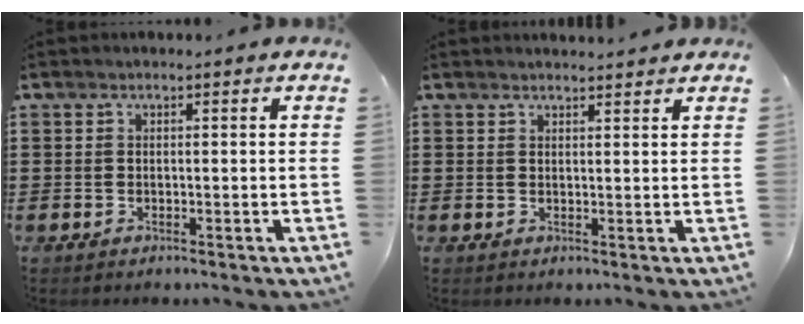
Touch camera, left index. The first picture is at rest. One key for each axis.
{"total": 1.5, "fx": 1.4, "fy": 0.0, "fz": 0.1, "tx": -0.006, "ty": 0.000, "tz": 0.029}